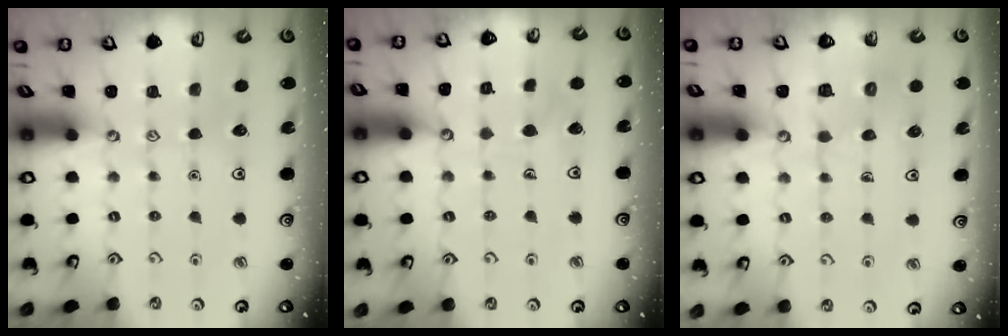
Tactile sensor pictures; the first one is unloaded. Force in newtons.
{"total": 5.0, "press": 4.9, "slide": 0.4}
{"total": 5.5, "press": 5.5, "slide": 0.4}